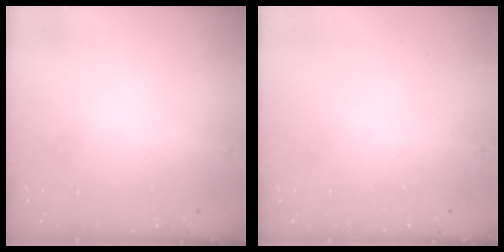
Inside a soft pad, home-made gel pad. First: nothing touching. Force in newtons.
{"total": 0.0}